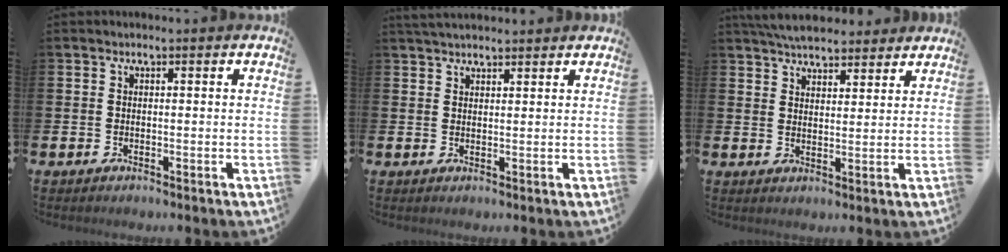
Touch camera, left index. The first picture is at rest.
{"total": 2.8, "force": [2.6, 0.6, 0.7], "torque": [-0.004, -0.009, 0.046]}
{"total": 5.4, "force": [5.2, 1.1, 0.8], "torque": [-0.023, -0.021, 0.096]}